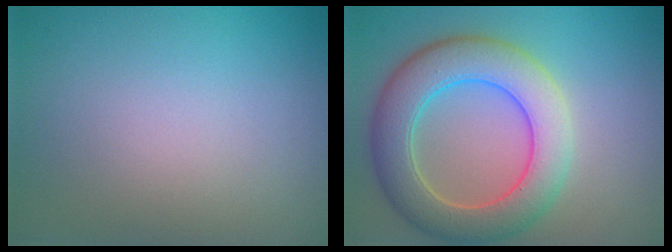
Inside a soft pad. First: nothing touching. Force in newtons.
{"total": 7.4, "press": 7.4, "slide": 0.5}